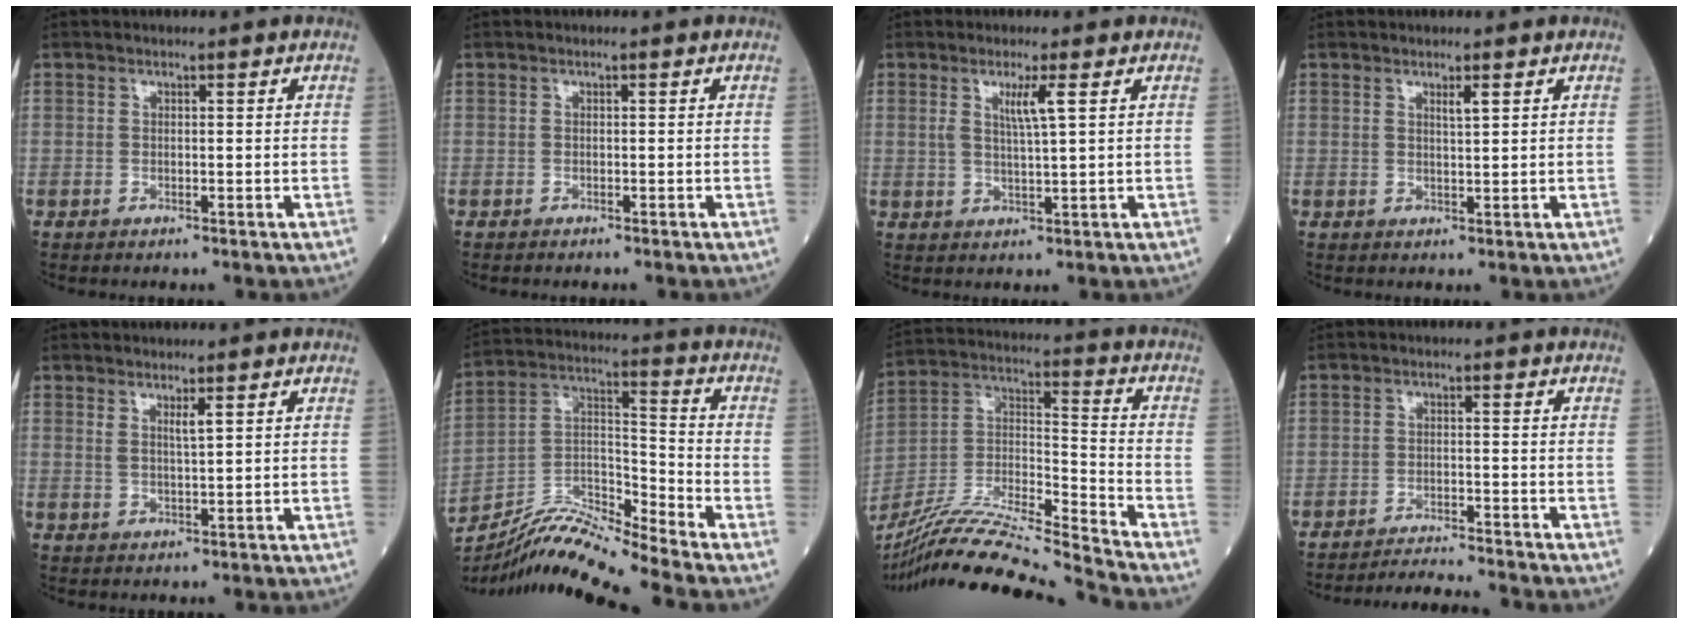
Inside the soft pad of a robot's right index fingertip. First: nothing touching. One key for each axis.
{"total": 0.8, "fx": -0.8, "fy": 0.1, "fz": 0.3, "tx": -0.005, "ty": -0.001, "tz": -0.011}
{"total": 3.7, "fx": 1.4, "fy": -0.4, "fz": 3.4, "tx": -0.066, "ty": -0.006, "tz": 0.026}
{"total": 1.5, "fx": 0.9, "fy": 0.0, "fz": 1.2, "tx": -0.023, "ty": -0.002, "tz": 0.015}
{"total": 2.2, "fx": 1.2, "fy": 0.0, "fz": 1.8, "tx": -0.037, "ty": -0.006, "tz": 0.023}
{"total": 11.9, "fx": -11.1, "fy": -1.4, "fz": 4.0, "tx": -0.074, "ty": 0.019, "tz": -0.205}
{"total": 20.4, "fx": -18.8, "fy": -1.5, "fz": 7.9, "tx": -0.161, "ty": -0.007, "tz": -0.338}
{"total": 7.2, "fx": -7.0, "fy": -0.9, "fz": 1.3, "tx": -0.016, "ty": -0.011, "tz": -0.112}